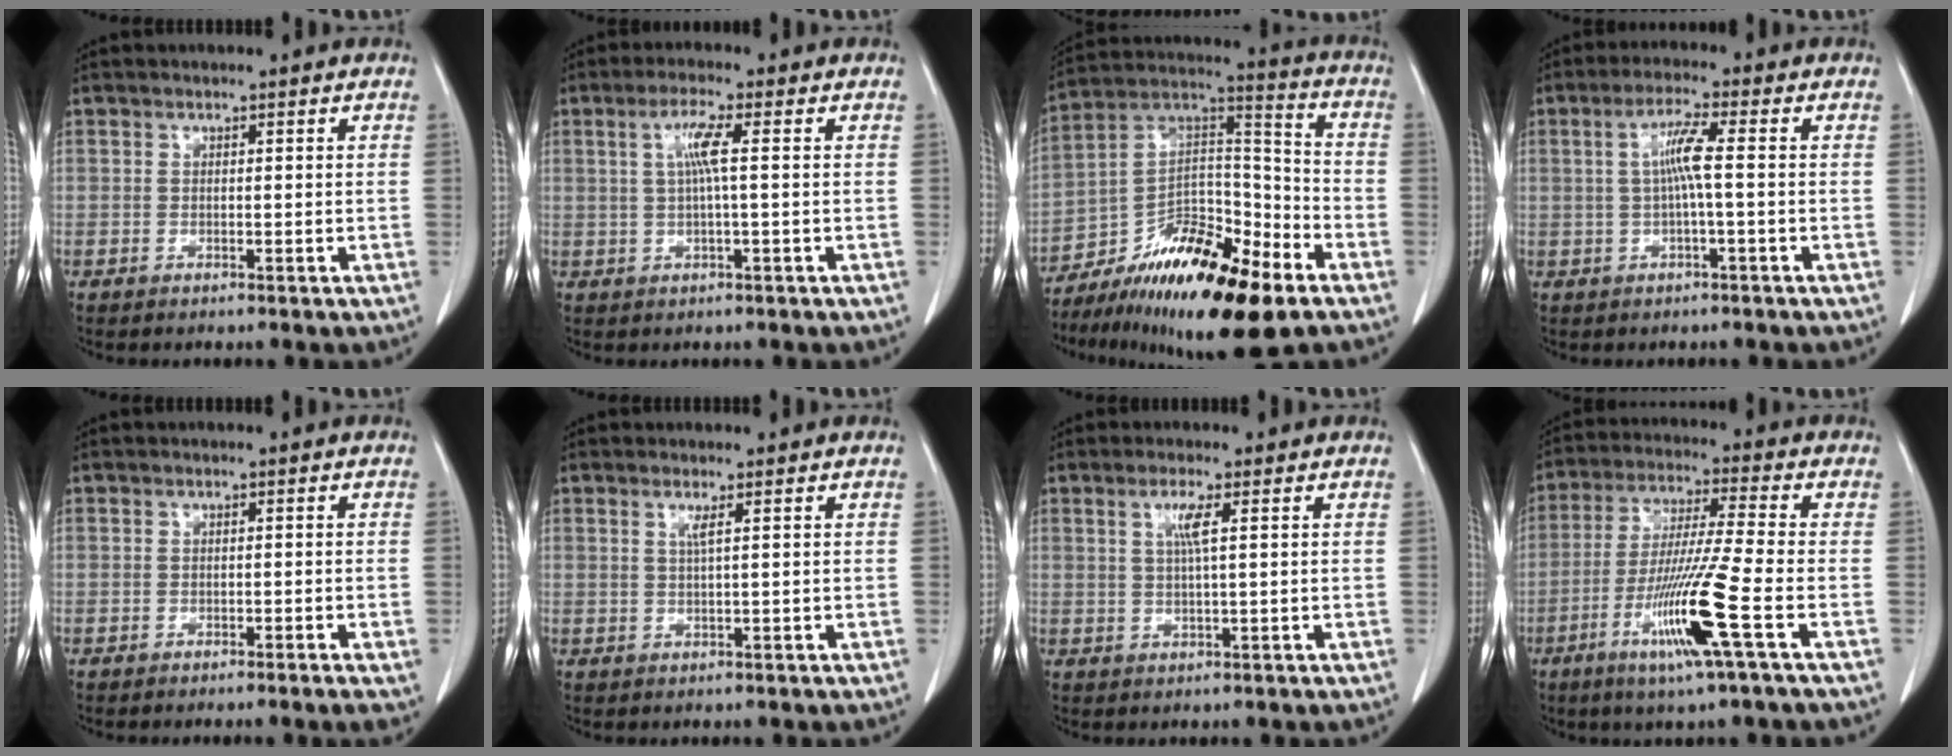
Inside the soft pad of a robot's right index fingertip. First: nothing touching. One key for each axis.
{"total": 4.3, "fx": 0.8, "fy": 0.0, "fz": 4.2, "tx": -0.084, "ty": 0.007, "tz": 0.017}
{"total": 20.5, "fx": -13.1, "fy": 5.2, "fz": 14.9, "tx": -0.244, "ty": 0.016, "tz": -0.216}
{"total": 4.8, "fx": 0.3, "fy": 0.1, "fz": 4.8, "tx": -0.093, "ty": 0.011, "tz": 0.005}
{"total": 2.6, "fx": -1.5, "fy": 0.4, "fz": 2.1, "tx": -0.022, "ty": -0.005, "tz": -0.019}
{"total": 1.4, "fx": 0.6, "fy": -0.3, "fz": 1.2, "tx": -0.031, "ty": -0.002, "tz": 0.012}
{"total": 3.1, "fx": 1.0, "fy": -0.2, "fz": 2.9, "tx": -0.060, "ty": 0.000, "tz": 0.019}
{"total": 12.6, "fx": -5.1, "fy": -1.4, "fz": 11.4, "tx": -0.225, "ty": -0.024, "tz": -0.101}